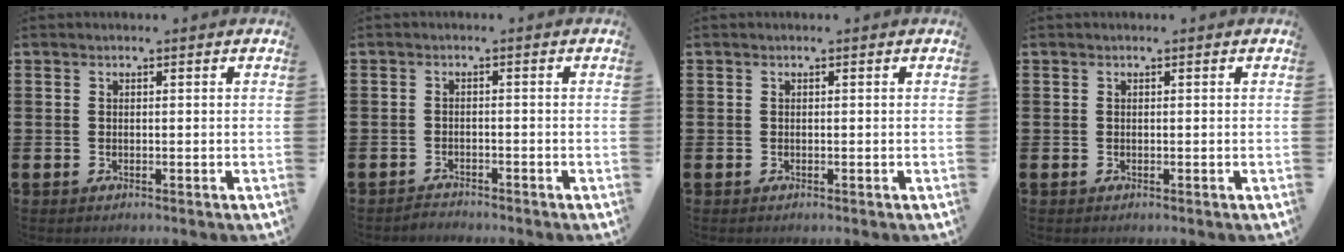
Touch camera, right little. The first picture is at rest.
{"total": 1.3, "force": [-1.3, 0.0, -0.1], "torque": [-0.002, 0.003, -0.028]}
{"total": 0.0}
{"total": 0.0}